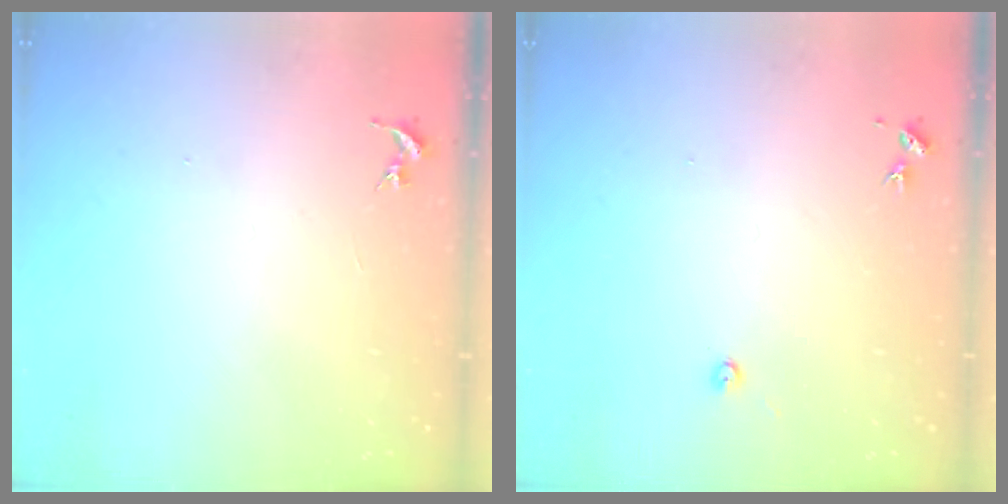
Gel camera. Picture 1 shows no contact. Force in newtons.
{"total": 4.1, "press": 4.1, "slide": 0.4}